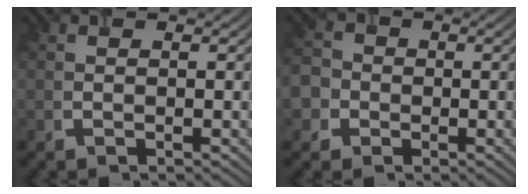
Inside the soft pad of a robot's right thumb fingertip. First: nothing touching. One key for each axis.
{"total": 4.2, "fx": -1.3, "fy": 3.9, "fz": 0.9, "tx": -0.021, "ty": -0.006, "tz": -0.040}